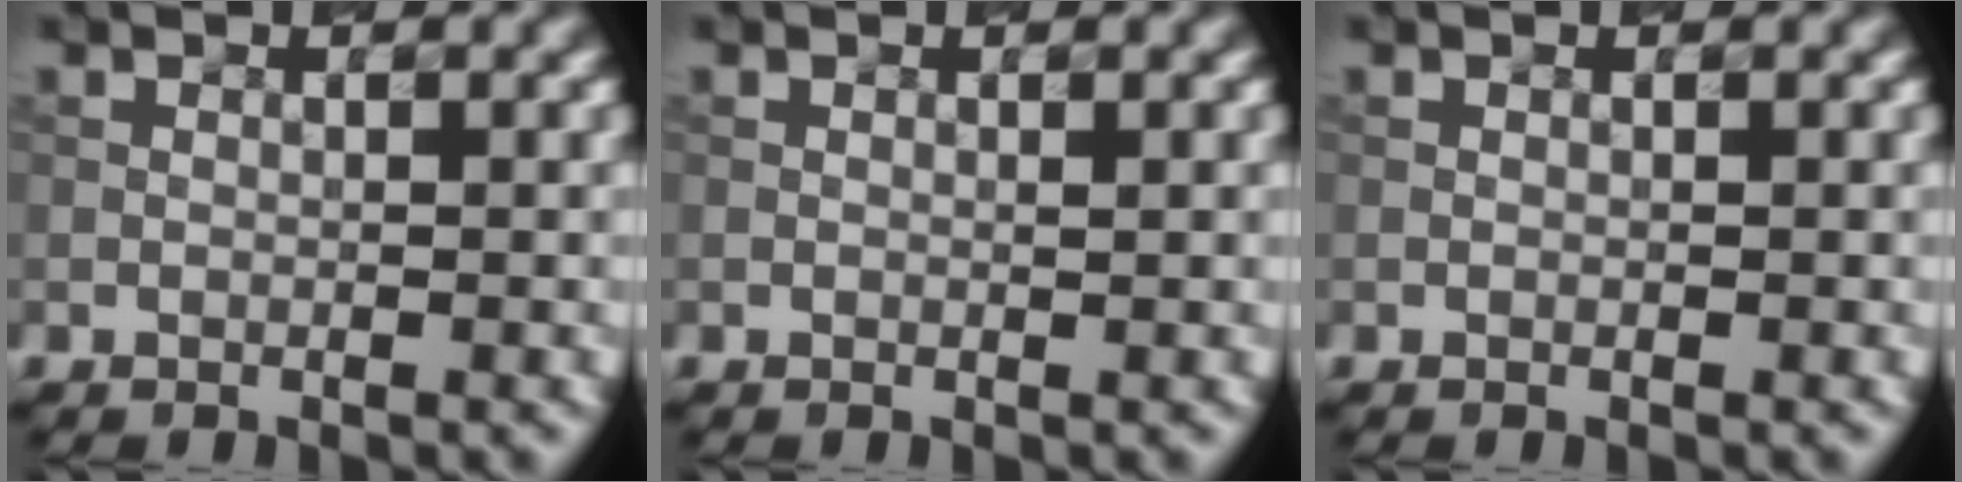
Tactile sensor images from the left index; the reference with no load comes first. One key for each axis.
{"total": 0.0}
{"total": 0.0}